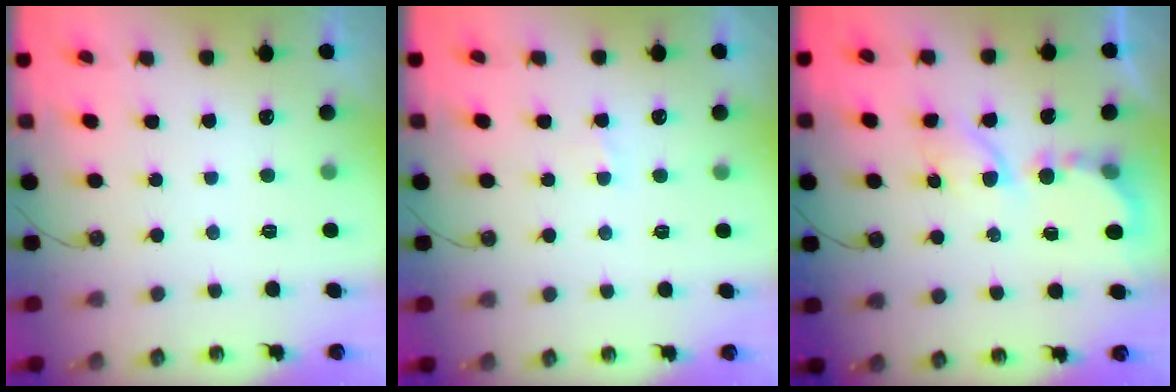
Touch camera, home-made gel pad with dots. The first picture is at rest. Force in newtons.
{"total": 1.4, "press": 1.3, "slide": 0.2}
{"total": 6.3, "press": 6.3, "slide": 0.6}